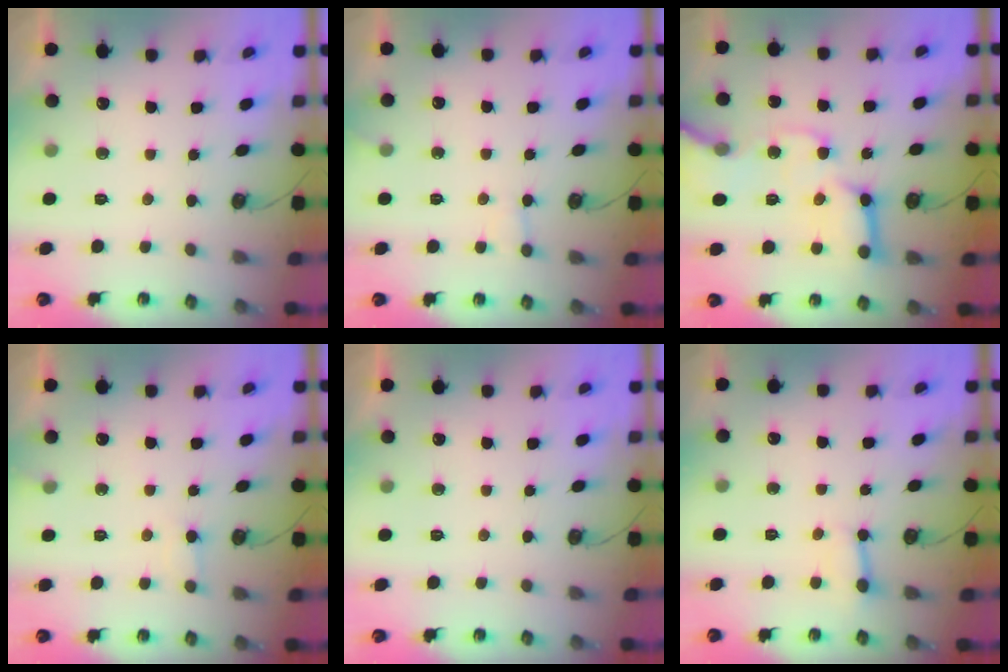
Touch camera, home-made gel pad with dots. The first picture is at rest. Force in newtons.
{"total": 5.3, "press": 5.3, "slide": 0.3}
{"total": 18.9, "press": 18.7, "slide": 2.5}
{"total": 6.3, "press": 6.3, "slide": 0.4}
{"total": 0.0}
{"total": 2.9, "press": 2.9, "slide": 0.2}